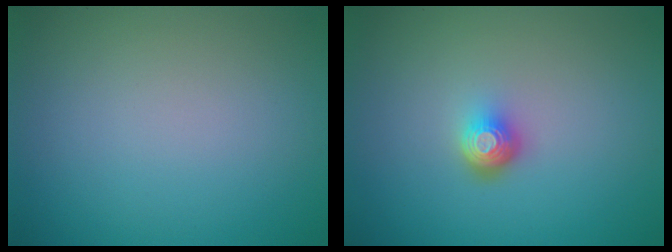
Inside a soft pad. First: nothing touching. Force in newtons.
{"total": 2.0, "press": 1.4, "slide": 1.4}